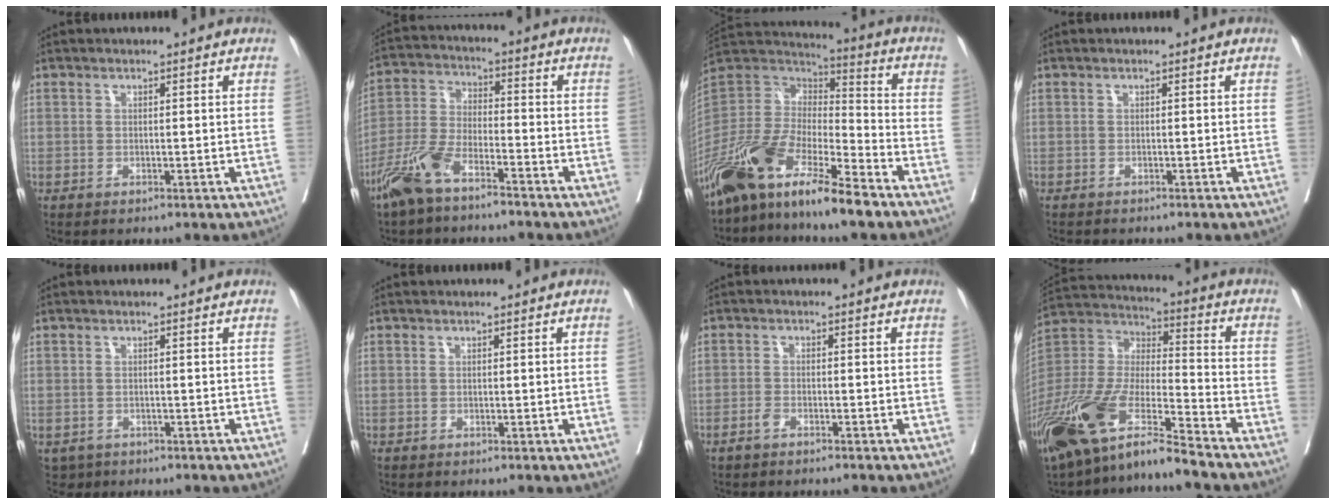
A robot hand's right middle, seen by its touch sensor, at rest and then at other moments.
{"total": 8.9, "force": [-6.5, 2.4, 5.5], "torque": [-0.129, -0.010, -0.134]}
{"total": 17.8, "force": [-12.8, 3.4, 11.9], "torque": [-0.240, -0.013, -0.242]}
{"total": 2.4, "force": [-2.2, 0.5, 0.8], "torque": [-0.017, -0.006, -0.030]}
{"total": 2.4, "force": [-1.5, 1.8, 0.2], "torque": [-0.003, 0.002, -0.024]}
{"total": 0.5, "force": [0.0, -0.2, 0.5], "torque": [-0.006, 0.000, 0.002]}
{"total": 1.6, "force": [-1.3, 0.4, 0.9], "torque": [-0.022, 0.000, -0.027]}
{"total": 20.2, "force": [-14.8, 3.4, 13.3], "torque": [-0.306, -0.037, -0.285]}